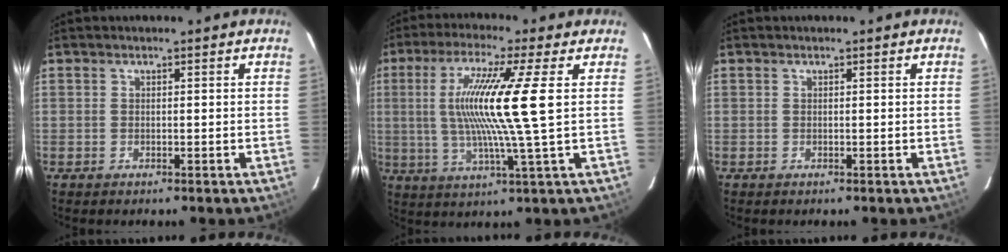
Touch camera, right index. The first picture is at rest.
{"total": 14.1, "force": [2.0, -1.2, 13.9], "torque": [-0.255, -0.006, 0.036]}
{"total": 0.0}